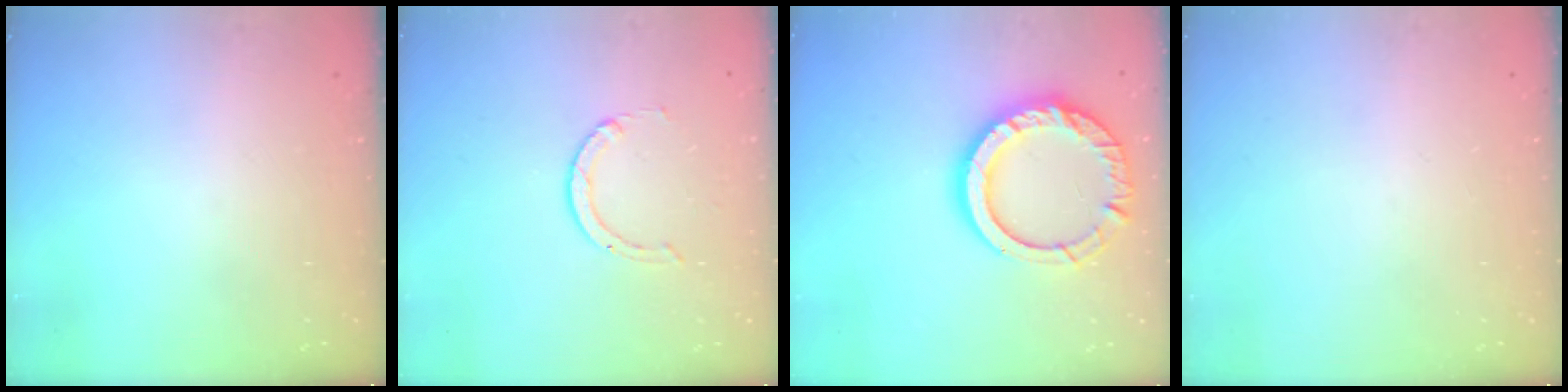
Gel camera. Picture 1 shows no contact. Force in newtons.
{"total": 1.5, "press": 1.5, "slide": 0.2}
{"total": 16.7, "press": 16.7, "slide": 1.4}
{"total": 0.0}